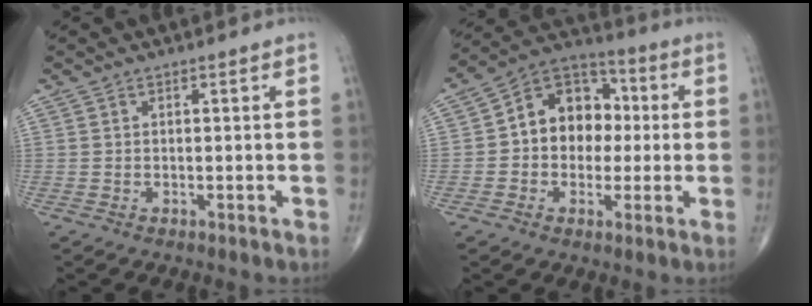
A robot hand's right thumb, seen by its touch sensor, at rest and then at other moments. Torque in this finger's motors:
{"motor_torque": [-0.12, 0.44, 0.23, 0.08, 0.05]}